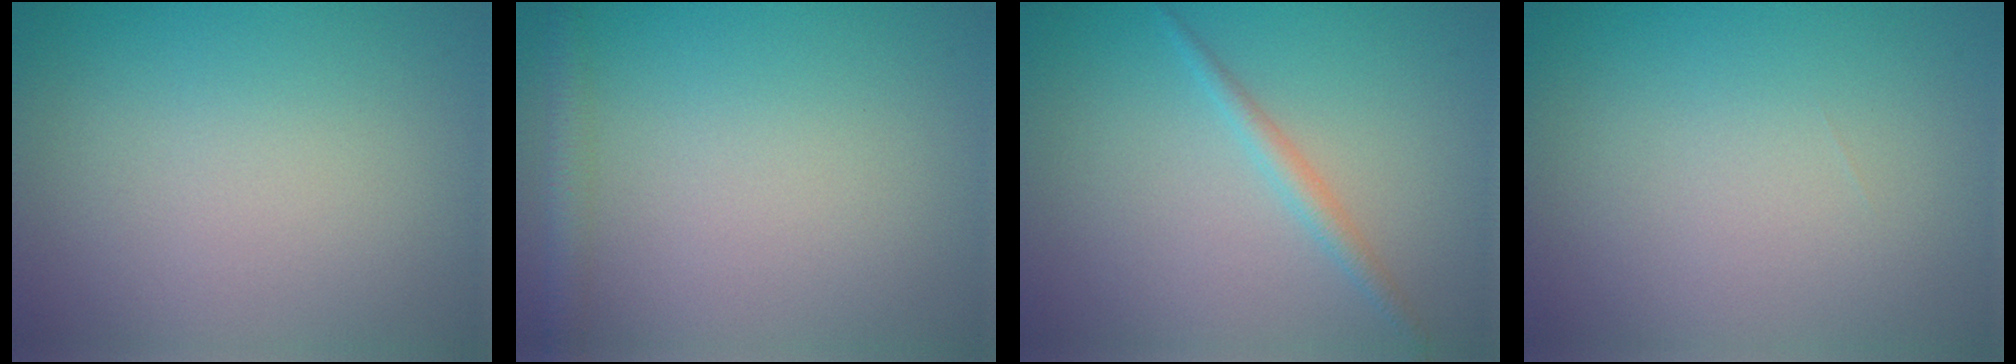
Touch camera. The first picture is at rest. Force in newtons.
{"total": 2.1, "press": 2.1, "slide": 0.1}
{"total": 1.5, "press": 1.5, "slide": 0.0}
{"total": 0.0}